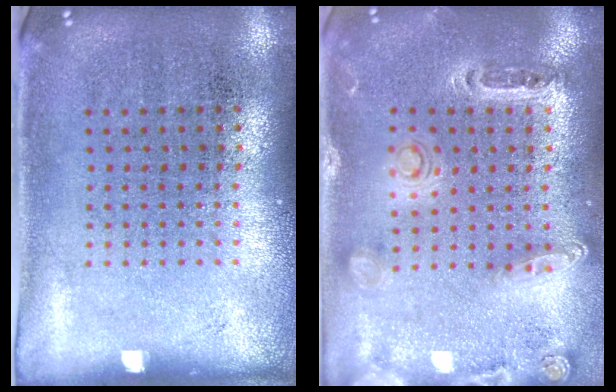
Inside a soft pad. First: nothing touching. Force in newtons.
{"total": 1.3, "press": 1.3, "slide": 0.2}